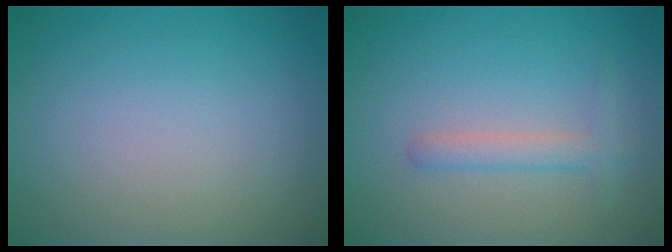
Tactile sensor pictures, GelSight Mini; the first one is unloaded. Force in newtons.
{"total": 1.8, "press": 1.8, "slide": 0.1}